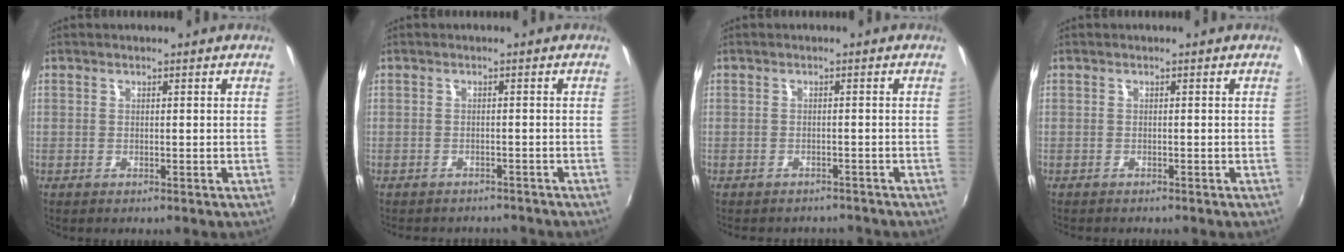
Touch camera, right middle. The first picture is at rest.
{"total": 5.9, "force": [-5.3, 2.0, 1.7], "torque": [-0.044, -0.016, -0.074]}
{"total": 5.7, "force": [-5.0, 2.1, 1.6], "torque": [-0.039, -0.015, -0.068]}
{"total": 1.4, "force": [-1.3, 0.4, 0.3], "torque": [-0.010, -0.009, -0.020]}